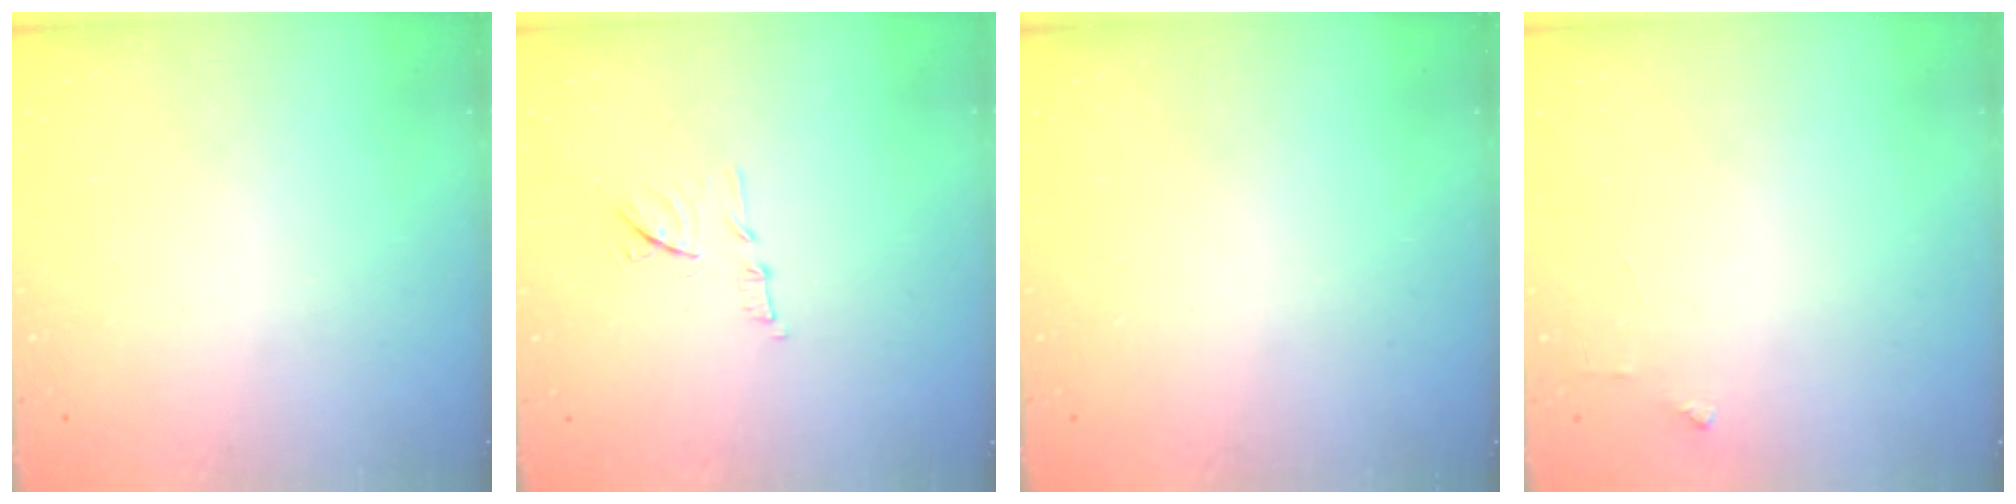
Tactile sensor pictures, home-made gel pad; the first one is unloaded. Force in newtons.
{"total": 9.6, "press": 9.6, "slide": 0.3}
{"total": 0.0}
{"total": 2.6, "press": 2.6, "slide": 0.2}